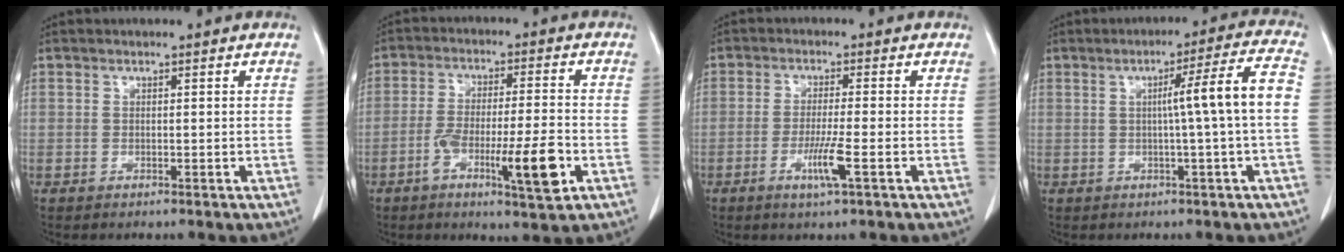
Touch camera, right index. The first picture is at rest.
{"total": 10.7, "force": [-4.0, 1.1, 9.8], "torque": [-0.168, -0.003, -0.066]}
{"total": 4.9, "force": [-1.9, -0.3, 4.5], "torque": [-0.087, -0.012, -0.037]}
{"total": 8.2, "force": [-0.2, -1.5, 8.0], "torque": [-0.117, 0.011, 0.000]}